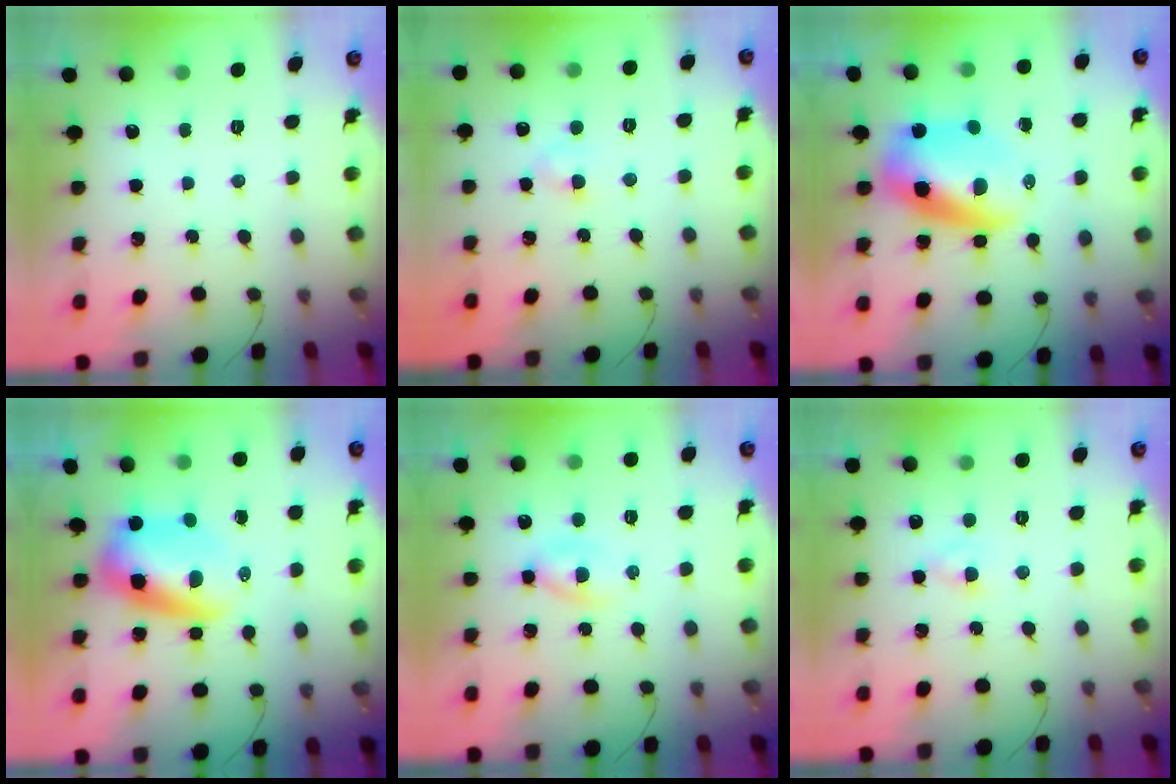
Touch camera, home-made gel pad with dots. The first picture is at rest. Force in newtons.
{"total": 2.8, "press": 2.6, "slide": 1.0}
{"total": 9.6, "press": 9.3, "slide": 2.4}
{"total": 7.3, "press": 7.1, "slide": 1.9}
{"total": 2.7, "press": 2.5, "slide": 1.1}
{"total": 1.9, "press": 1.6, "slide": 0.9}